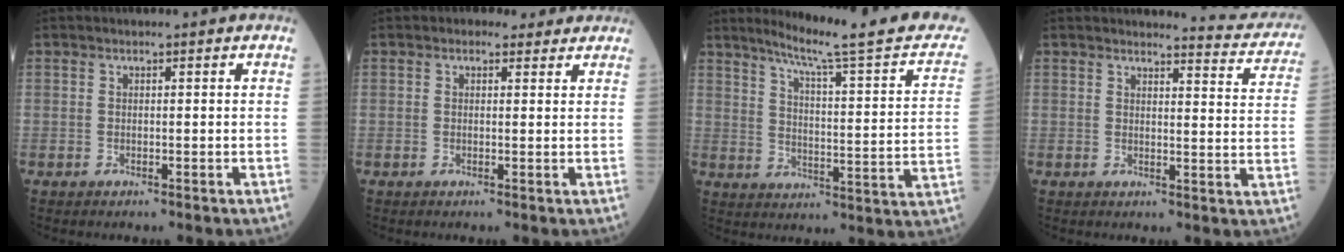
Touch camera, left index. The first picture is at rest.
{"total": 2.2, "force": [1.7, 1.4, 0.4], "torque": [-0.005, 0.010, 0.018]}
{"total": 20.6, "force": [17.8, 0.4, 10.4], "torque": [-0.141, -0.050, 0.224]}
{"total": 8.3, "force": [8.3, 0.2, 0.3], "torque": [0.002, -0.051, 0.075]}